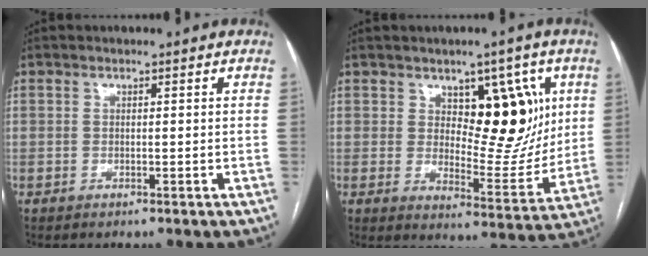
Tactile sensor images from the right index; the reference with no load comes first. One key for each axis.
{"total": 11.7, "fx": 4.2, "fy": 5.8, "fz": 9.3, "tx": -0.115, "ty": 0.006, "tz": 0.074}